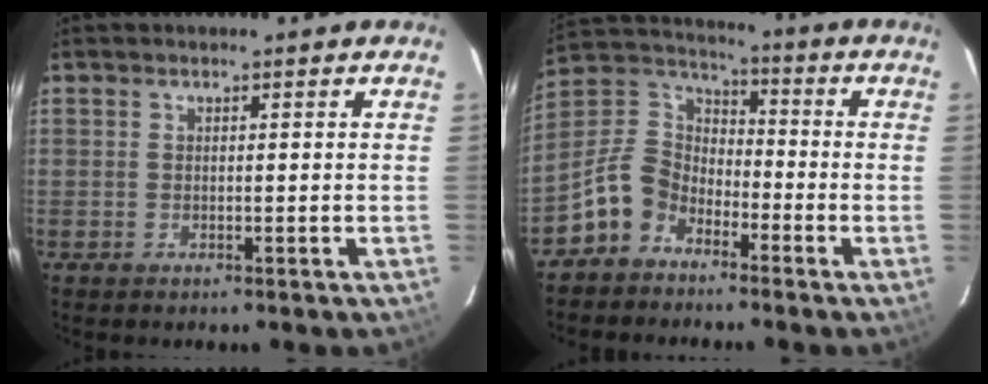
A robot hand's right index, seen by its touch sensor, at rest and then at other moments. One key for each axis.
{"total": 9.6, "fx": -6.5, "fy": 6.3, "fz": 3.2, "tx": -0.073, "ty": 0.038, "tz": -0.140}